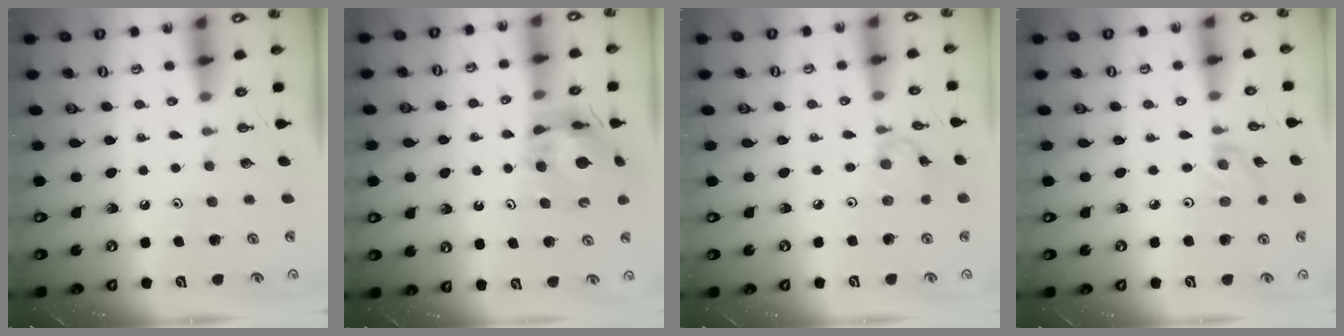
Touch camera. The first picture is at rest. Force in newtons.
{"total": 11.7, "press": 11.7, "slide": 1.2}
{"total": 1.1, "press": 1.1, "slide": 0.3}
{"total": 1.2, "press": 1.1, "slide": 0.2}